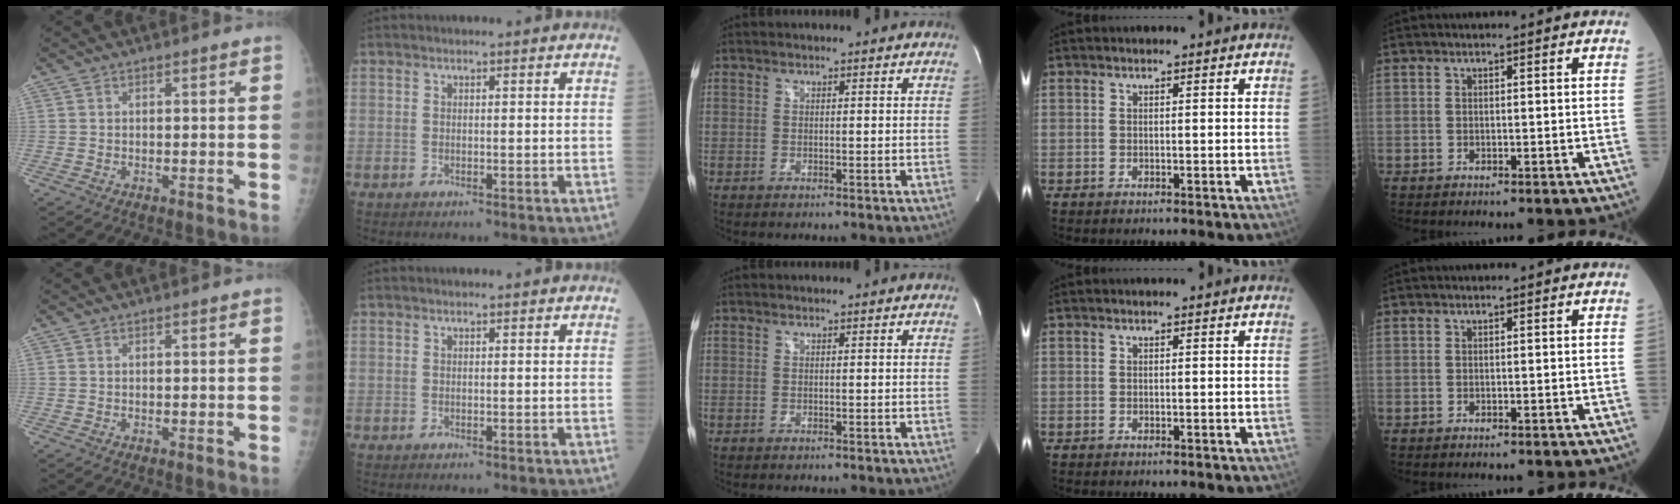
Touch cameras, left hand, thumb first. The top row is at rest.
{}